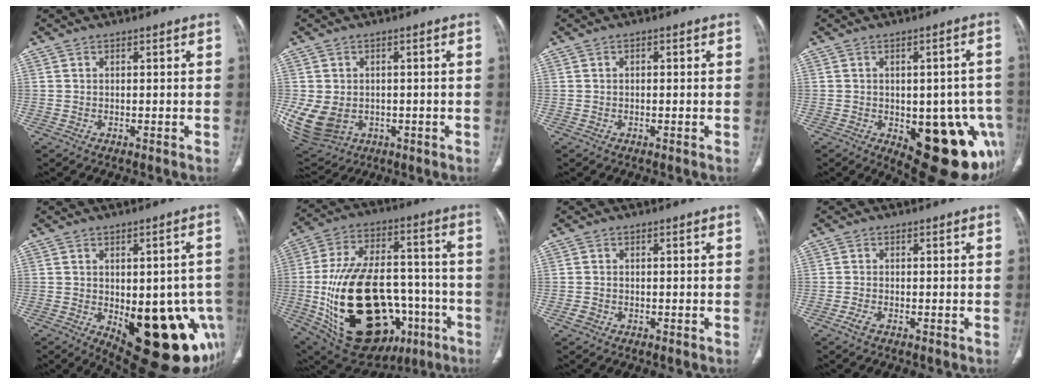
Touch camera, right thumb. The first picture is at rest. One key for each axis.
{"total": 13.0, "fx": -2.1, "fy": 10.3, "fz": 7.6, "tx": -0.177, "ty": -0.005, "tz": -0.010}
{"total": 0.8, "fx": 0.1, "fy": 0.5, "fz": 0.6, "tx": -0.010, "ty": 0.004, "tz": 0.000}
{"total": 20.0, "fx": -7.0, "fy": 9.4, "fz": 16.1, "tx": -0.126, "ty": 0.011, "tz": -0.067}
{"total": 22.7, "fx": -7.1, "fy": 10.1, "fz": 19.1, "tx": -0.166, "ty": 0.001, "tz": -0.065}
{"total": 34.6, "fx": -9.8, "fy": 19.8, "fz": 26.6, "tx": -0.494, "ty": 0.019, "tz": -0.127}
{"total": 1.6, "fx": -0.8, "fy": 1.3, "fz": 0.6, "tx": -0.013, "ty": 0.007, "tz": -0.014}
{"total": 1.8, "fx": -1.1, "fy": 0.7, "fz": 1.2, "tx": -0.034, "ty": 0.003, "tz": -0.025}